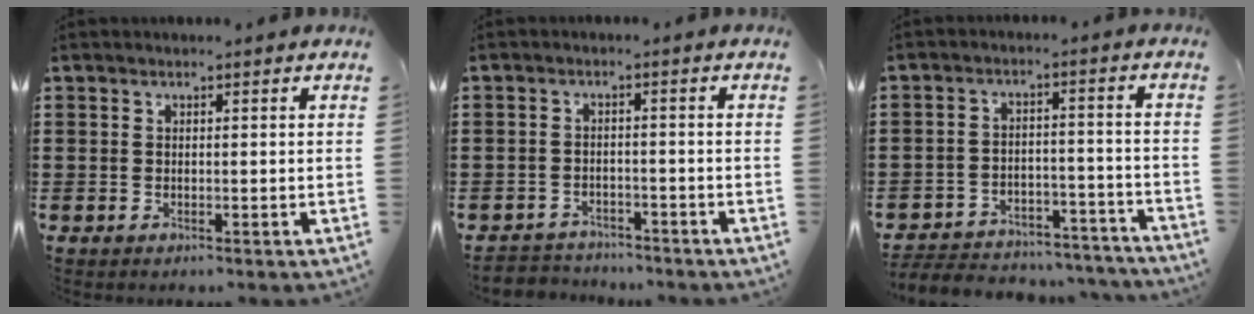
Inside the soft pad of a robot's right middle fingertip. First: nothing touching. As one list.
[{"total": 2.6, "force": [-2.5, 0.6, -0.2], "torque": [-0.004, -0.002, -0.056]}, {"total": 4.7, "force": [-4.6, 1.0, 0.5], "torque": [-0.016, 0.008, -0.097]}]